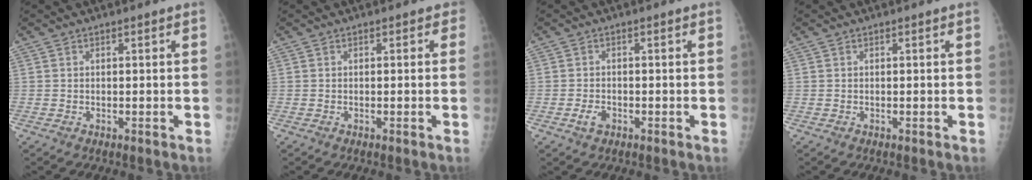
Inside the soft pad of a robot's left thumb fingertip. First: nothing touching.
{"total": 0.7, "force": [0.2, 0.6, 0.3], "torque": [0.014, 0.003, -0.007]}
{"total": 2.3, "force": [-1.1, 1.5, 1.4], "torque": [-0.024, 0.003, -0.019]}
{"total": 0.0}